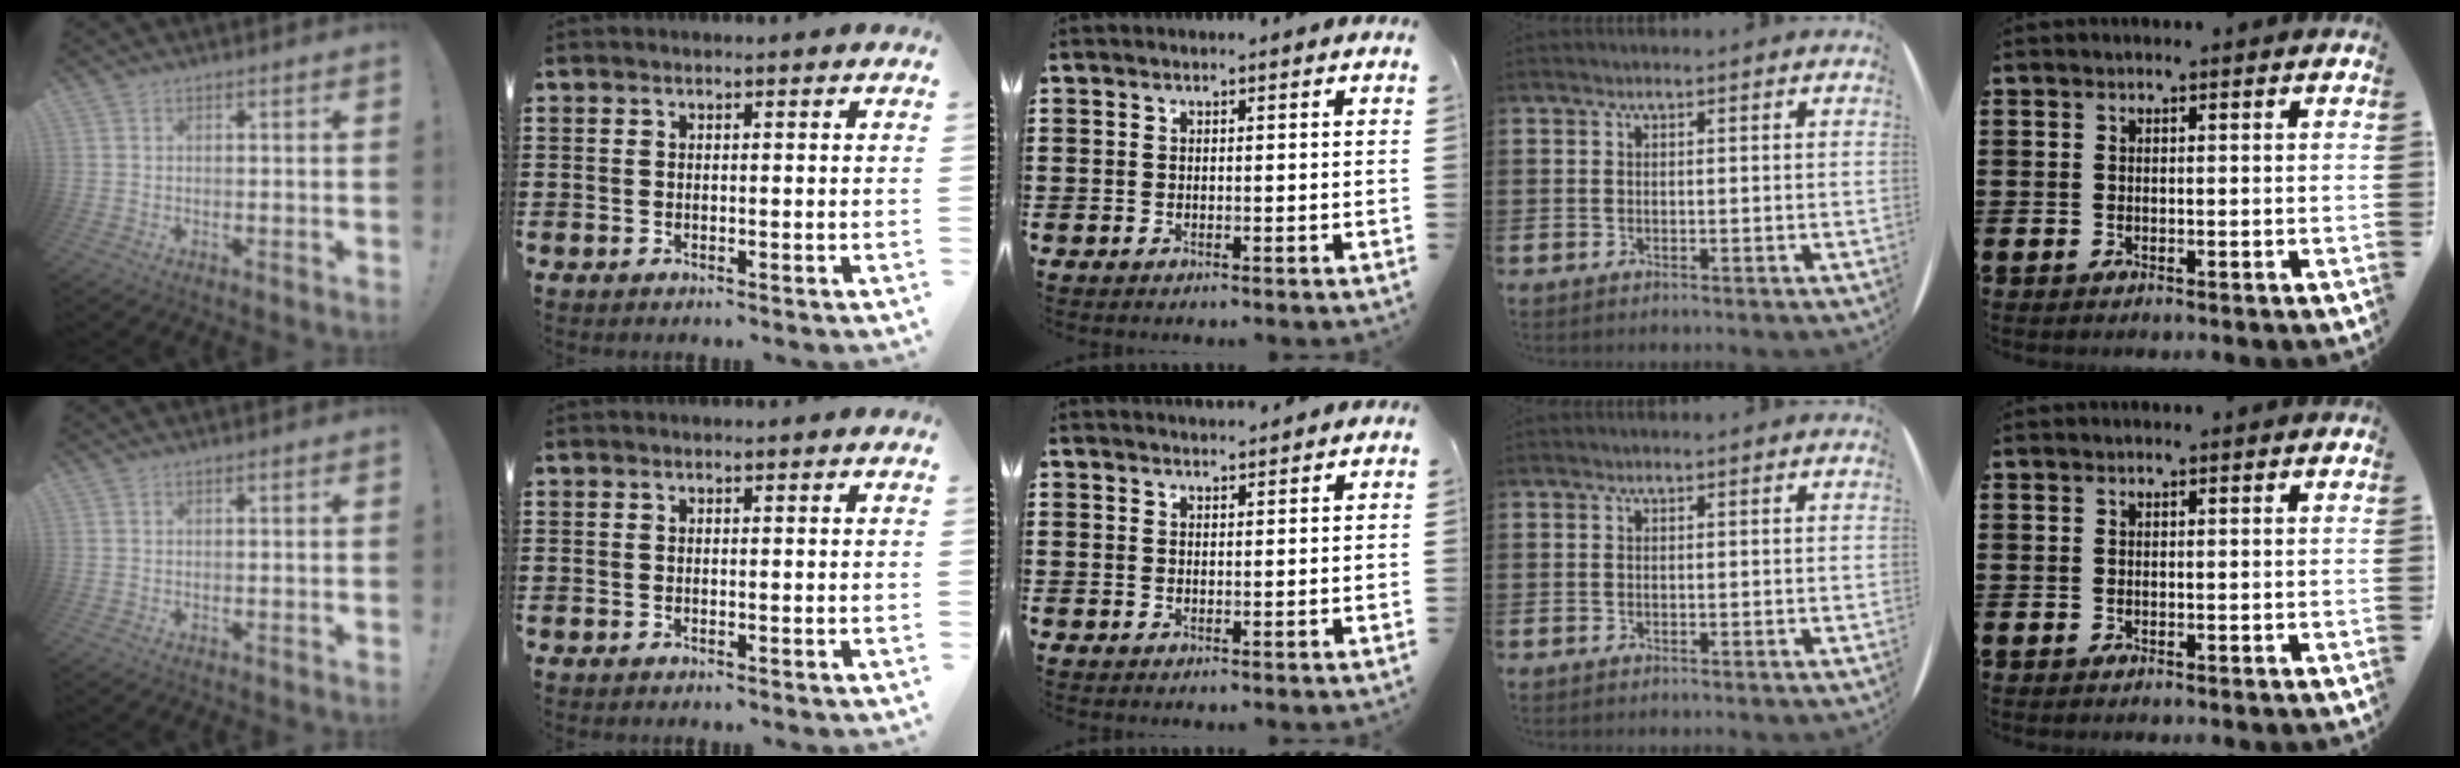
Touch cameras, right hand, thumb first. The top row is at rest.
{"middle": {"total": 1.5, "force": [1.5, 0.1, 0.0], "torque": [-0.004, -0.001, 0.029]}}